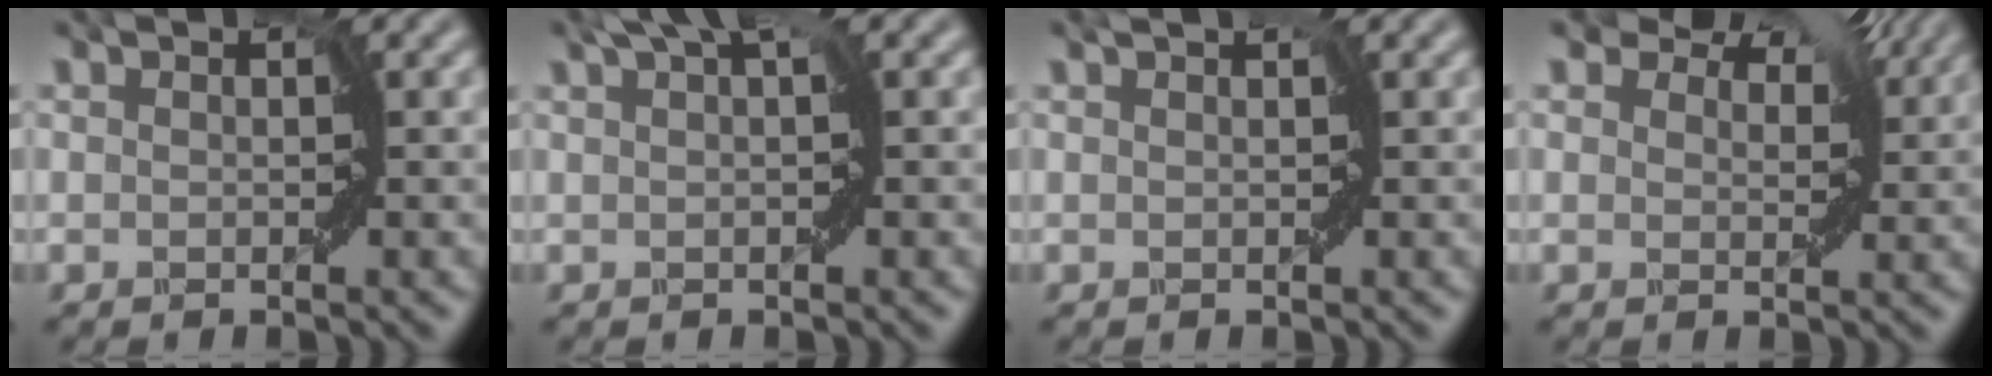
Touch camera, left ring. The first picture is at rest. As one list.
[{"total": 2.0, "force": [1.1, 0.2, 1.7], "torque": [-0.028, 0.008, 0.014]}, {"total": 1.1, "force": [0.7, 0.5, 0.7], "torque": [-0.009, 0.008, 0.001]}, {"total": 6.0, "force": [4.3, 2.9, 3.1], "torque": [-0.056, 0.018, 0.048]}]